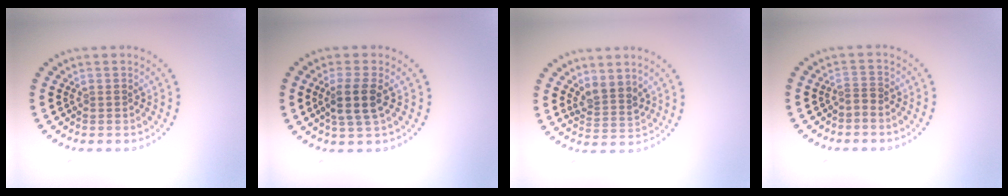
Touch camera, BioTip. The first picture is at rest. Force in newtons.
{"total": 2.9, "press": 2.5, "slide": 1.4}
{"total": 2.4, "press": 1.9, "slide": 1.5}
{"total": 1.0, "press": 0.4, "slide": 0.9}